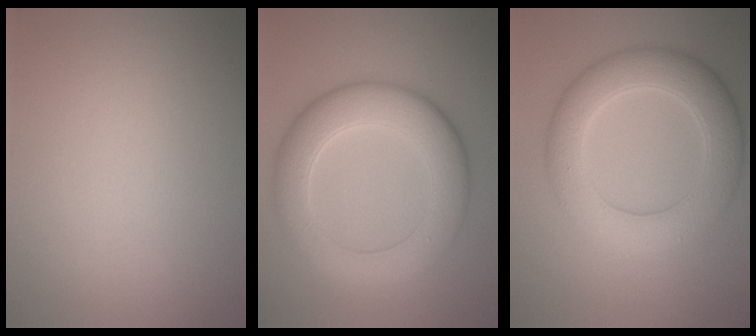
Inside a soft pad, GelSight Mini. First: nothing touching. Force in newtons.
{"total": 7.4, "press": 7.4, "slide": 0.4}
{"total": 6.9, "press": 6.9, "slide": 0.1}